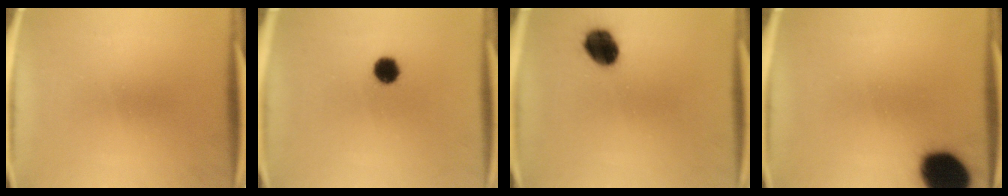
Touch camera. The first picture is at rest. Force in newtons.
{"total": 5.1}
{"total": 8.5}
{"total": 17.0}